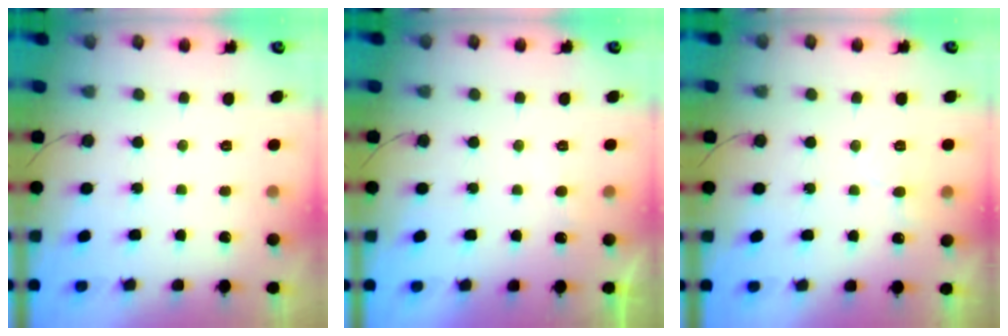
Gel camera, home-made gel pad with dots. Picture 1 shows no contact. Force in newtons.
{"total": 3.0, "press": 2.9, "slide": 0.4}
{"total": 5.3, "press": 5.3, "slide": 0.5}